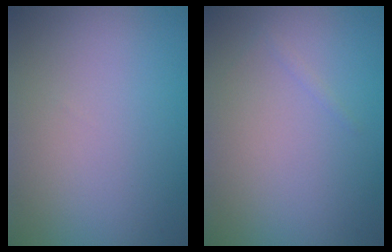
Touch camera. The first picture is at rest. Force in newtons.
{"total": 0.5, "press": 0.5, "slide": 0.0}